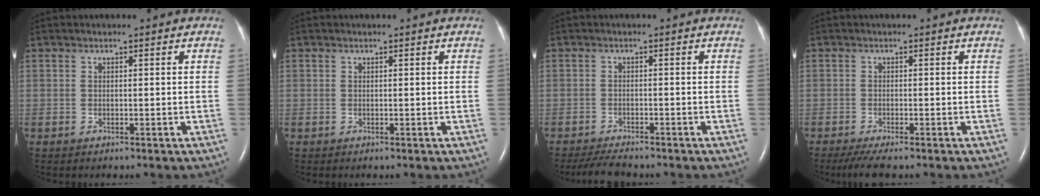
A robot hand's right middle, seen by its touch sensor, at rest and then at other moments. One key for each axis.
{"total": 0.0}
{"total": 4.3, "fx": -3.8, "fy": 0.6, "fz": 1.8, "tx": -0.036, "ty": -0.015, "tz": -0.064}
{"total": 3.8, "fx": -2.9, "fy": 0.4, "fz": 2.4, "tx": -0.045, "ty": -0.010, "tz": -0.049}